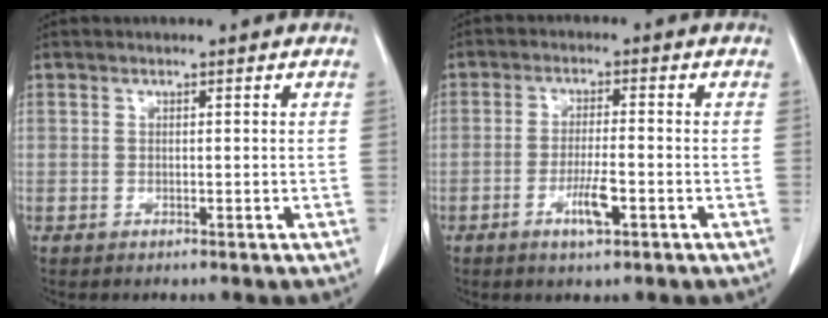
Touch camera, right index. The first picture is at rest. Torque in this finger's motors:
{"motor_torque": [0.00, -0.02, 0.02, 0.02]}